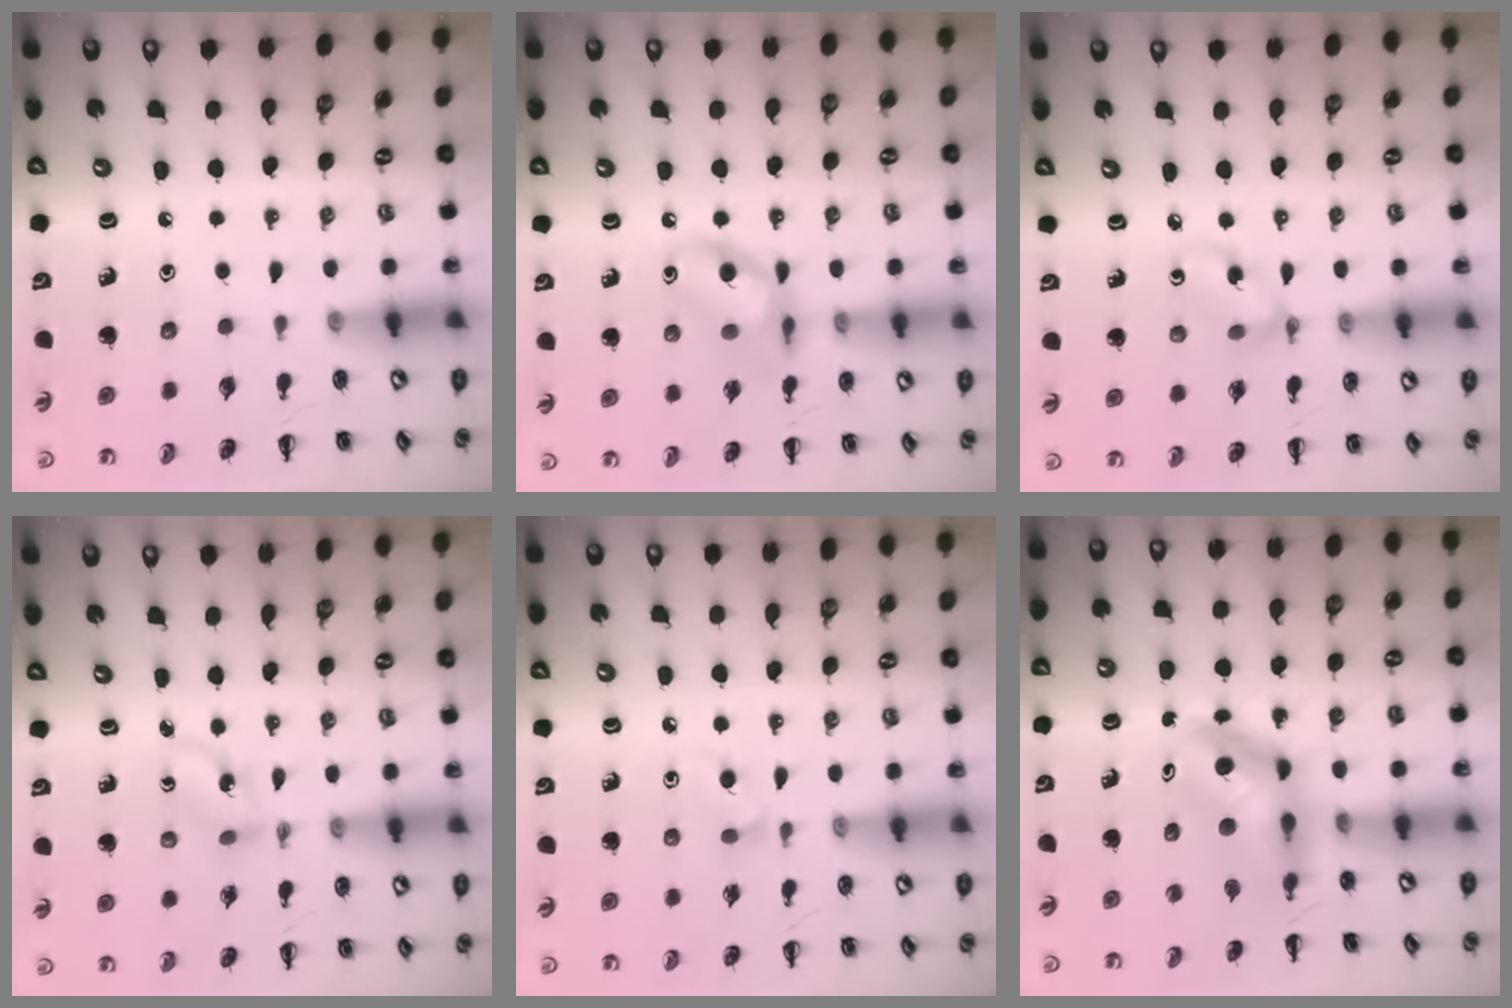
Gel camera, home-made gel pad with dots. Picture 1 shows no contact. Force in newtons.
{"total": 11.0, "press": 11.0, "slide": 1.0}
{"total": 4.8, "press": 4.7, "slide": 0.5}
{"total": 1.0, "press": 0.9, "slide": 0.5}
{"total": 4.7, "press": 4.3, "slide": 1.8}
{"total": 5.0, "press": 4.9, "slide": 0.9}